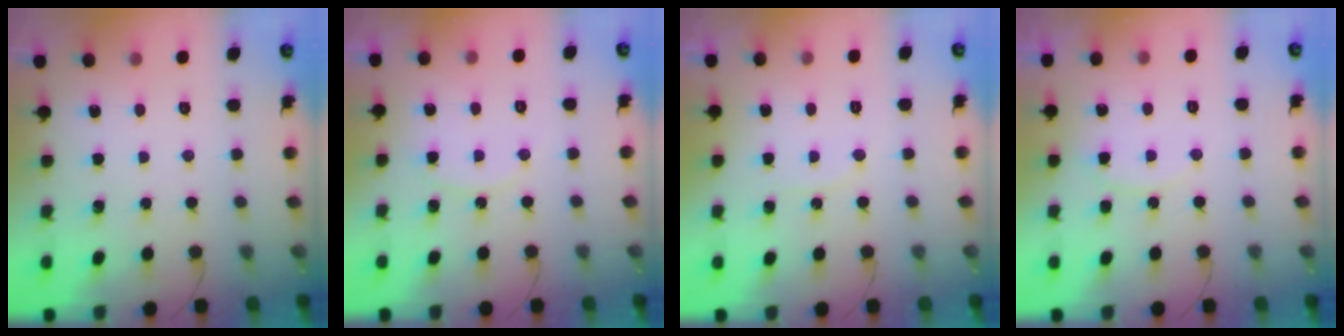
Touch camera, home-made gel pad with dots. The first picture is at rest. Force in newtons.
{"total": 6.1, "press": 6.1, "slide": 0.4}
{"total": 3.5, "press": 3.5, "slide": 0.5}
{"total": 6.7, "press": 6.7, "slide": 0.6}